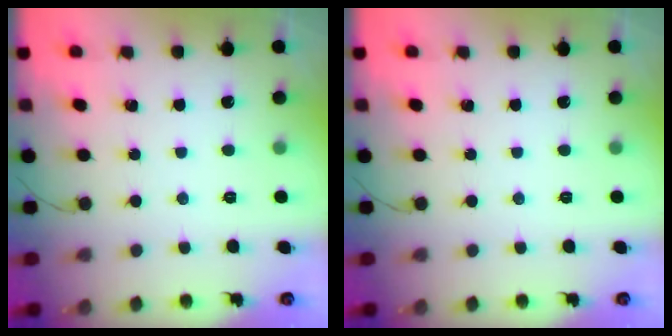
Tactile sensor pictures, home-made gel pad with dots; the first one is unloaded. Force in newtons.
{"total": 0.0}